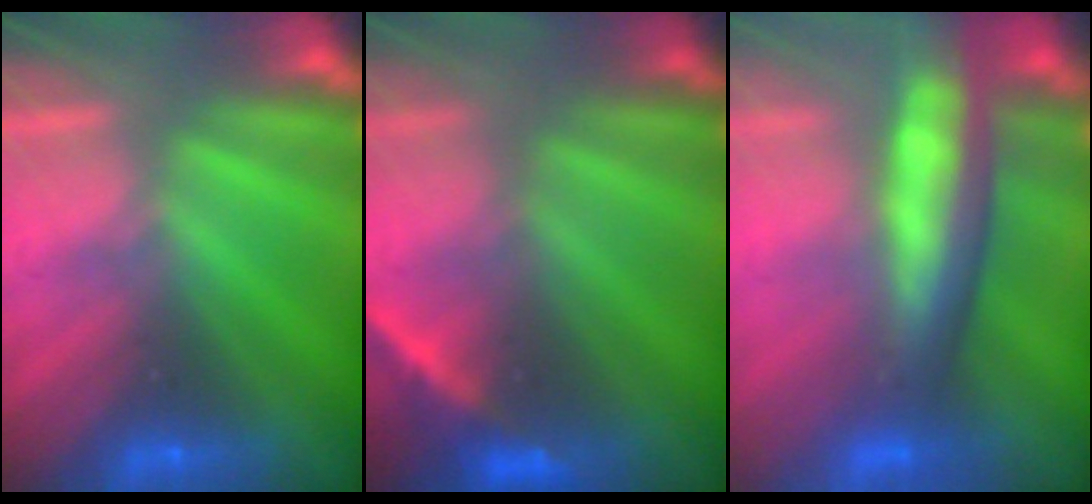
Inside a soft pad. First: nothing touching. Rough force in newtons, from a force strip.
{"total": 2.2}
{"total": 6.4}